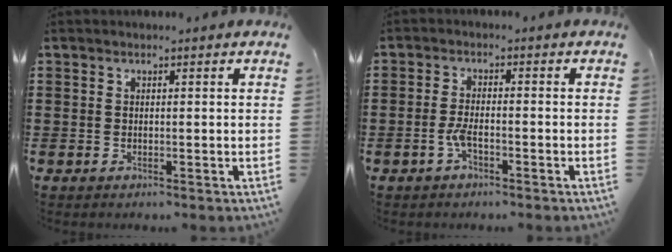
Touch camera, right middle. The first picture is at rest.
{"total": 3.1, "force": [-1.5, 0.9, 2.6], "torque": [-0.062, -0.003, -0.030]}